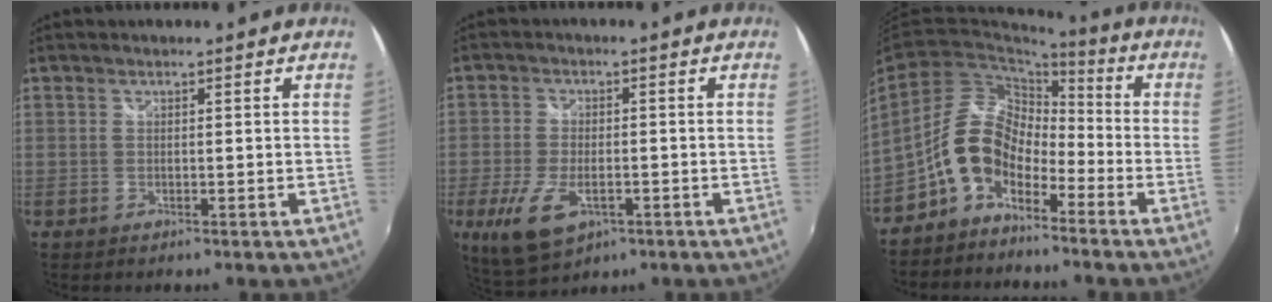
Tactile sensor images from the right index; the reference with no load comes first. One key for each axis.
{"total": 10.1, "fx": -4.0, "fy": 5.1, "fz": 7.7, "tx": -0.173, "ty": -0.021, "tz": -0.066}
{"total": 9.6, "fx": -6.0, "fy": 5.6, "fz": 5.1, "tx": -0.097, "ty": 0.027, "tz": -0.118}